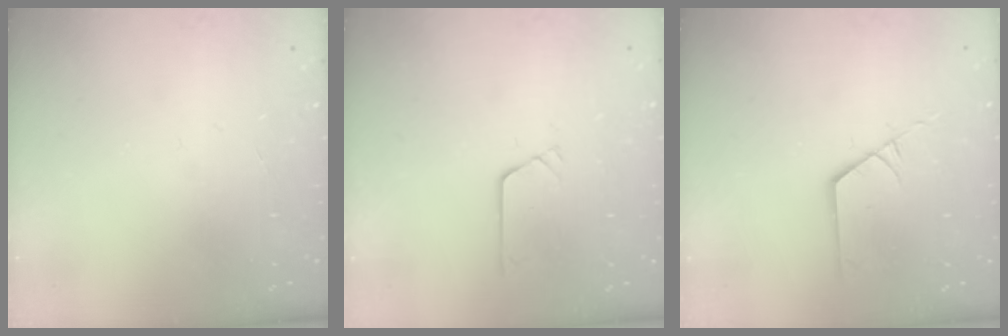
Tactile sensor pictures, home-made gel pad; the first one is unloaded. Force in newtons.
{"total": 2.6, "press": 2.6, "slide": 0.2}
{"total": 2.4, "press": 2.3, "slide": 0.3}